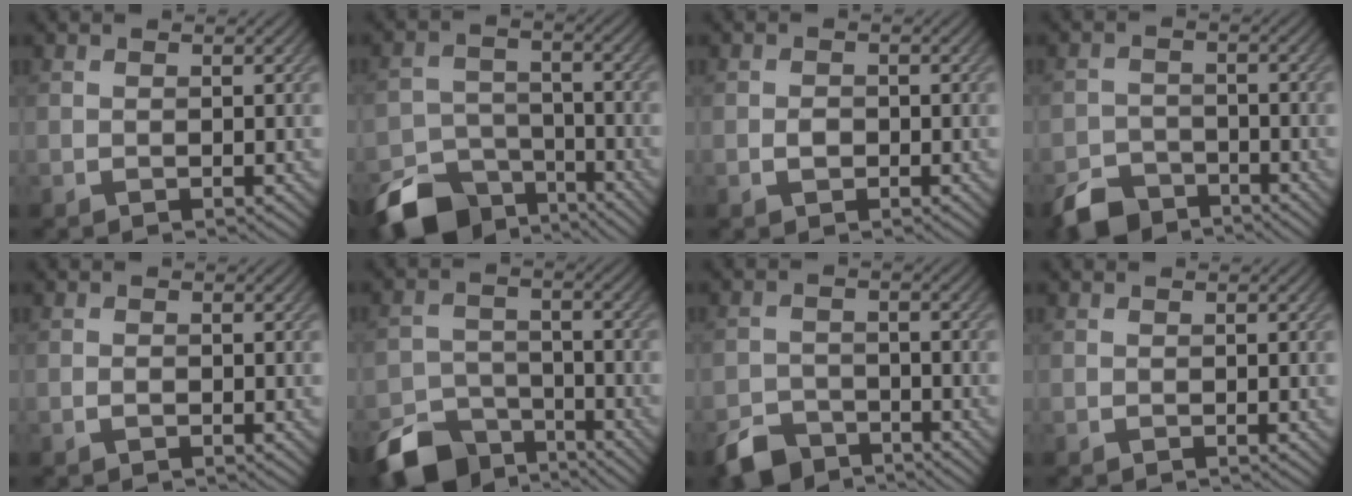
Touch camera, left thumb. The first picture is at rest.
{"total": 10.9, "force": [-7.9, 5.9, 4.7], "torque": [-0.096, -0.024, -0.137]}
{"total": 1.4, "force": [-0.5, 1.0, 0.8], "torque": [-0.015, -0.002, -0.012]}
{"total": 5.3, "force": [-4.4, 2.5, 1.7], "torque": [-0.035, -0.007, -0.089]}
{"total": 0.8, "force": [-0.4, 0.4, 0.5], "torque": [-0.012, -0.001, -0.007]}
{"total": 9.7, "force": [-7.3, 5.0, 4.0], "torque": [-0.083, -0.019, -0.131]}
{"total": 5.0, "force": [-4.1, 2.4, 1.6], "torque": [-0.033, -0.008, -0.084]}
{"total": 0.0}